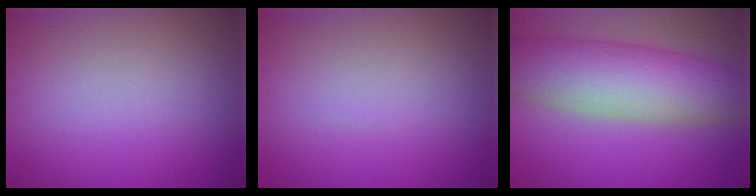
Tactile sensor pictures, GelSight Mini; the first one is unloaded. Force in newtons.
{"total": 0.0}
{"total": 9.1, "press": 9.1, "slide": 0.2}